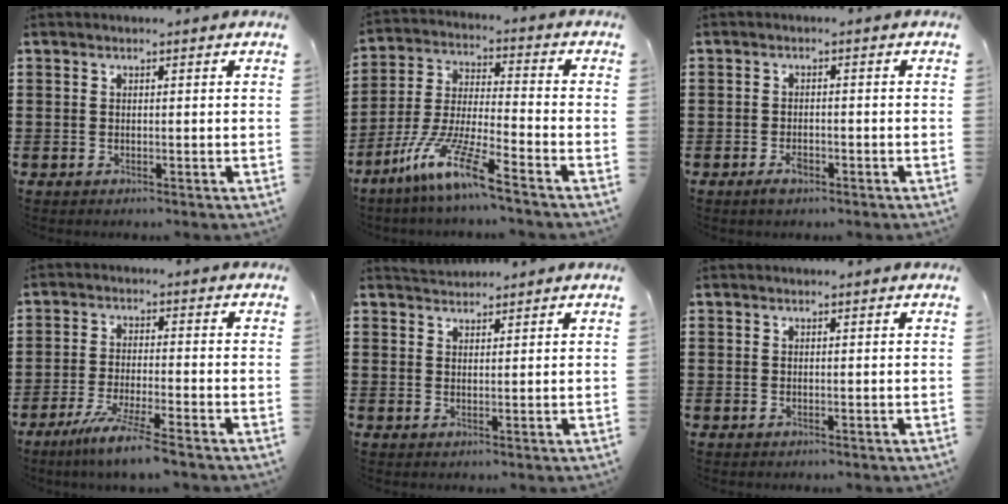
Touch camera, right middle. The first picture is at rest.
{"total": 11.2, "force": [-8.5, -0.1, 7.3], "torque": [-0.163, -0.013, -0.171]}
{"total": 2.0, "force": [-1.3, 0.8, 1.3], "torque": [-0.034, -0.003, -0.027]}
{"total": 6.0, "force": [-4.9, -0.7, 3.4], "torque": [-0.071, -0.022, -0.091]}
{"total": 1.9, "force": [1.9, 0.2, -0.2], "torque": [-0.002, 0.002, 0.038]}
{"total": 0.0}